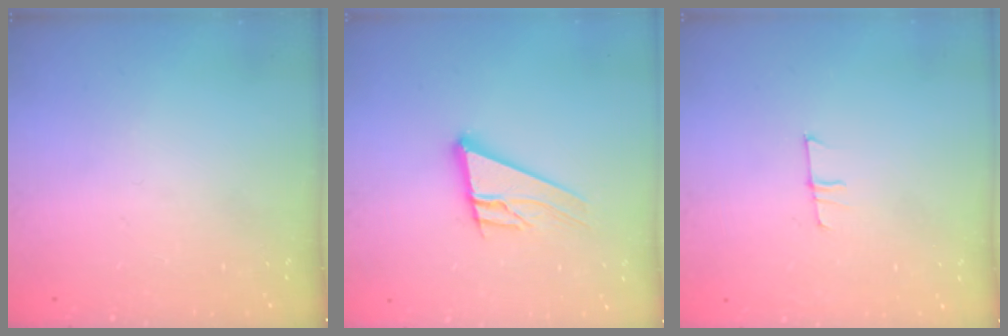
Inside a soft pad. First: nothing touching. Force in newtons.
{"total": 11.4, "press": 11.3, "slide": 2.0}
{"total": 5.3, "press": 5.3, "slide": 0.4}